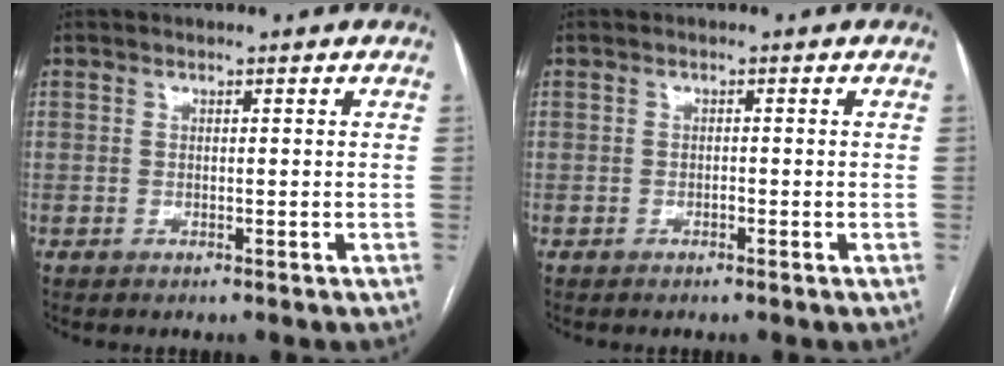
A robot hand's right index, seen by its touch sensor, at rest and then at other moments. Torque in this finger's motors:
{"motor_torque": [0.05, -0.20, 0.05, 0.02]}